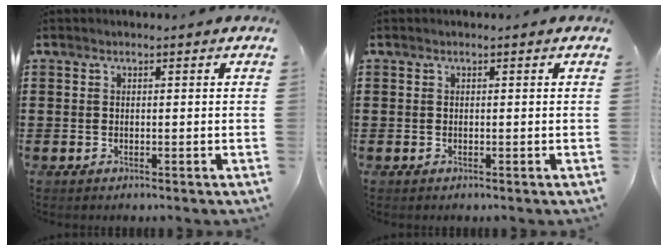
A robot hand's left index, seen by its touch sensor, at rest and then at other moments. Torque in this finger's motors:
{"motor_torque": [-0.05, 0.00, 0.03, 0.00]}